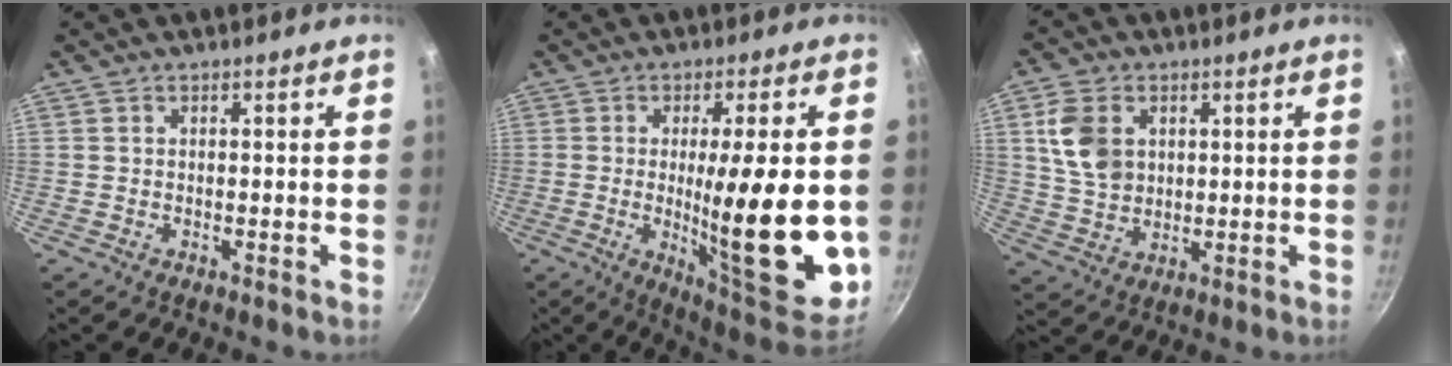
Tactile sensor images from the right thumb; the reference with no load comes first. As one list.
[{"total": 22.7, "force": [-1.8, 5.4, 21.9], "torque": [-0.299, -0.024, -0.018]}, {"total": 9.5, "force": [2.6, 7.0, 5.9], "torque": [-0.097, -0.009, 0.053]}]